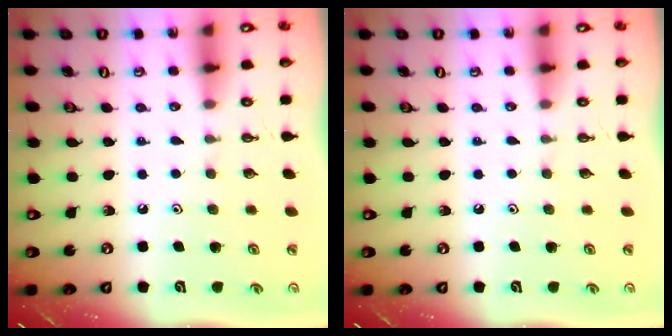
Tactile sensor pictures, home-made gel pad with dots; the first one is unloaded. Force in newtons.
{"total": 0.0}